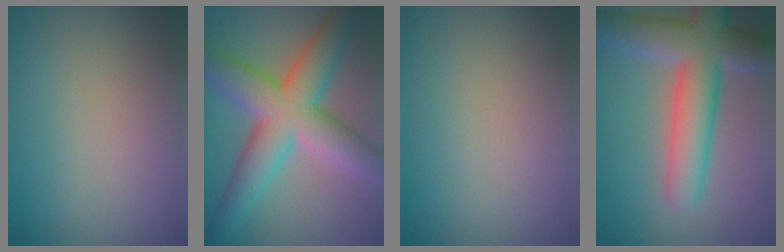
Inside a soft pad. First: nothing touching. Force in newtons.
{"total": 9.5, "press": 9.4, "slide": 0.5}
{"total": 0.0}
{"total": 8.4, "press": 8.4, "slide": 0.5}